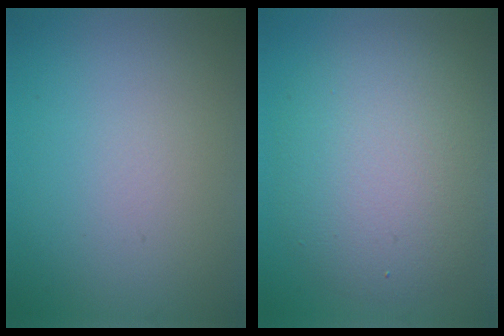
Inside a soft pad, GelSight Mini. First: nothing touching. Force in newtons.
{"total": 7.5, "press": 7.5, "slide": 0.3}